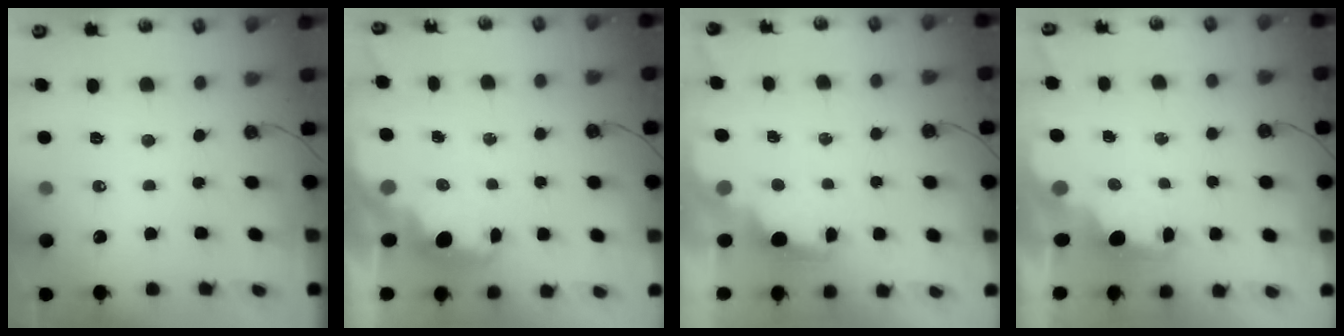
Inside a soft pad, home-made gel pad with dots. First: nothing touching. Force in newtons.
{"total": 2.6, "press": 2.6, "slide": 0.4}
{"total": 2.1, "press": 2.0, "slide": 0.8}
{"total": 2.2, "press": 2.0, "slide": 0.8}